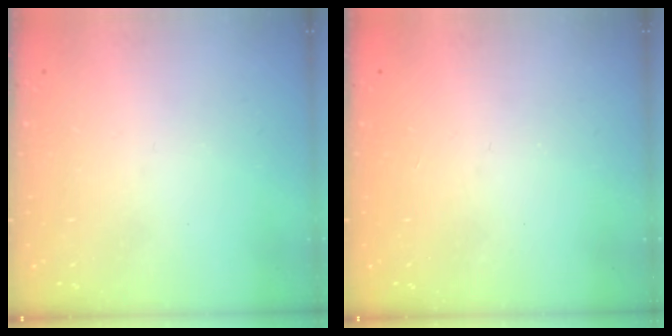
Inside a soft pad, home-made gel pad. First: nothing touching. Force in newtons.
{"total": 1.1, "press": 1.0, "slide": 0.4}